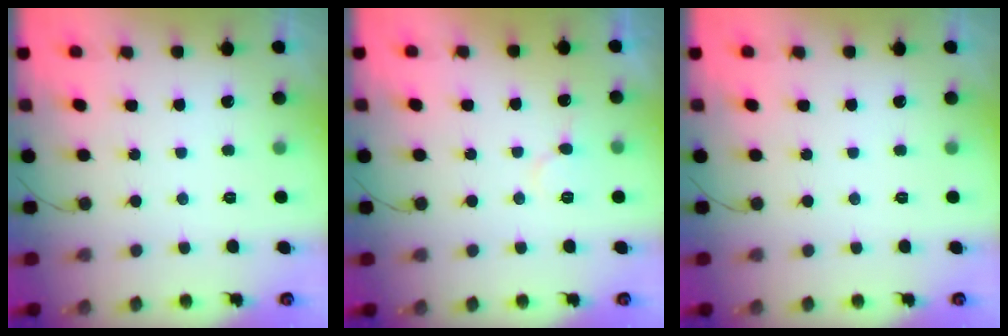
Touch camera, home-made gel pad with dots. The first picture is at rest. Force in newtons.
{"total": 6.8, "press": 6.7, "slide": 0.7}
{"total": 0.0}